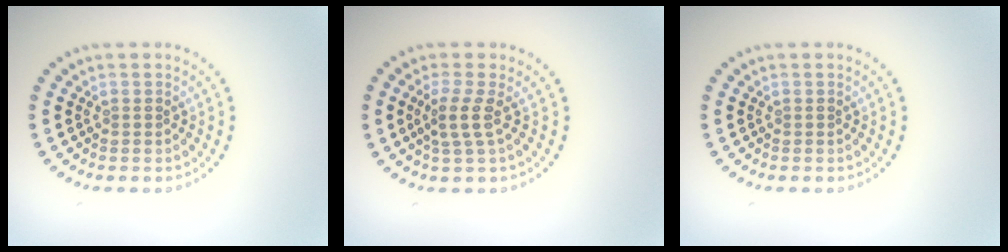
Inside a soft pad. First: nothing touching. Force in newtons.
{"total": 2.1, "press": 1.6, "slide": 1.4}
{"total": 0.0}